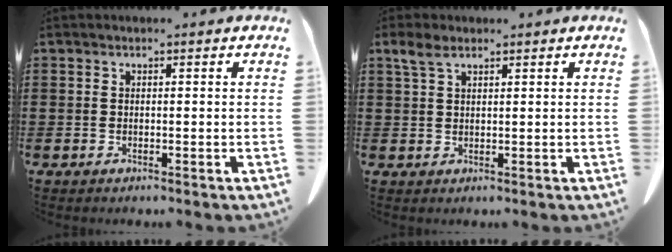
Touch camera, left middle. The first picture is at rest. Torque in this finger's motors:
{"motor_torque": [0.08, 0.01, 0.03, 0.04]}